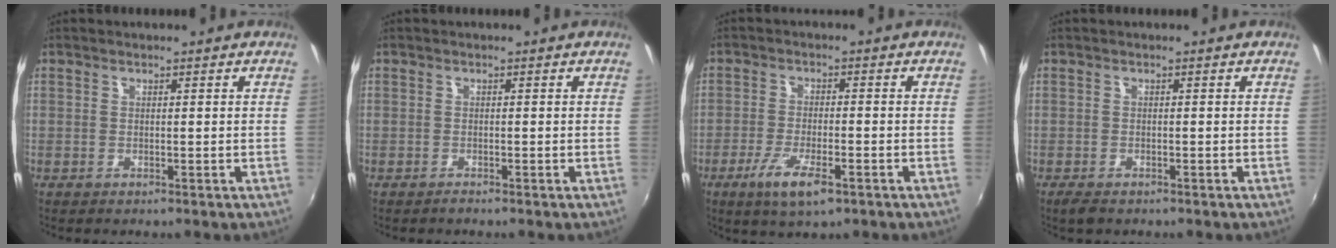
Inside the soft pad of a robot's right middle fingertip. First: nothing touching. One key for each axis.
{"total": 0.6, "fx": -0.6, "fy": 0.1, "fz": 0.0, "tx": 0.000, "ty": 0.000, "tz": -0.013}
{"total": 7.5, "fx": -4.2, "fy": 1.9, "fz": 5.9, "tx": -0.130, "ty": -0.017, "tz": -0.074}
{"total": 2.2, "fx": -1.6, "fy": 0.9, "fz": 1.1, "tx": -0.023, "ty": -0.005, "tz": -0.028}